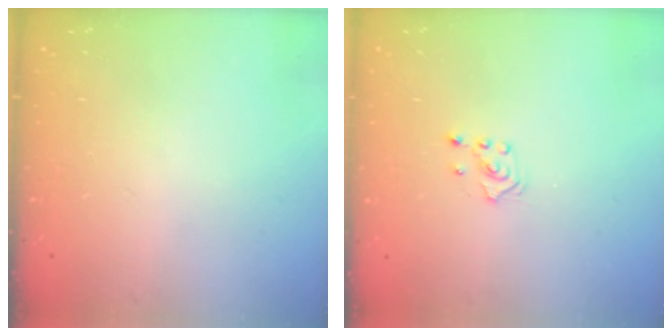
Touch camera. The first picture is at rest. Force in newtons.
{"total": 2.4, "press": 2.2, "slide": 0.8}